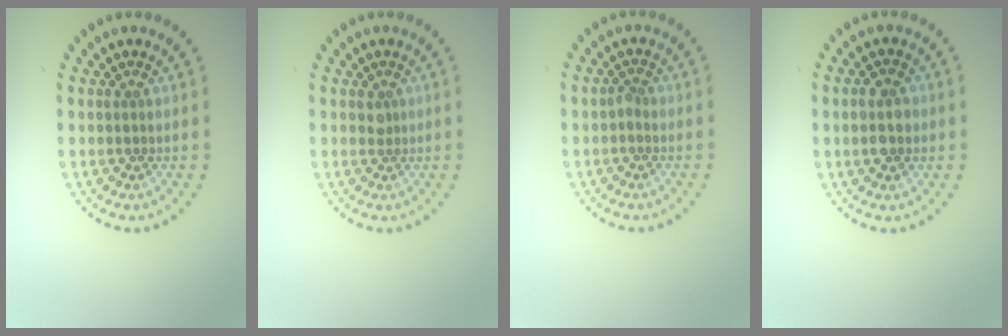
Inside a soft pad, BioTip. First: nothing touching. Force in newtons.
{"total": 0.7, "press": 0.5, "slide": 0.5}
{"total": 0.6, "press": 0.6, "slide": 0.3}
{"total": 2.6, "press": 2.5, "slide": 0.2}